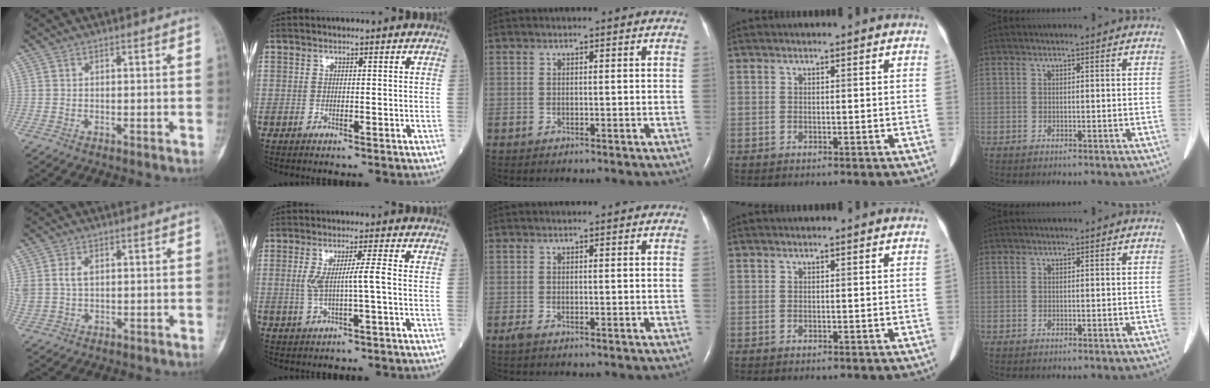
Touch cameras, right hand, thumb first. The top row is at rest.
{"thumb": {"total": 4.4, "force": [1.2, 2.9, 3.1], "torque": [-0.073, 0.004, 0.029]}, "index": {"total": 5.0, "force": [-0.1, -0.1, 5.0], "torque": [-0.096, 0.004, 0.001]}, "middle": {"total": 0.9, "force": [-0.6, 0.2, 0.6], "torque": [-0.019, -0.004, -0.011]}}